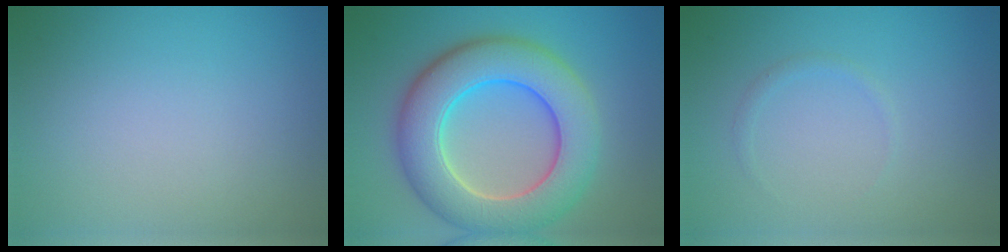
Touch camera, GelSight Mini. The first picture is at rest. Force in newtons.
{"total": 10.0, "press": 10.0, "slide": 0.4}
{"total": 0.7, "press": 0.7, "slide": 0.1}